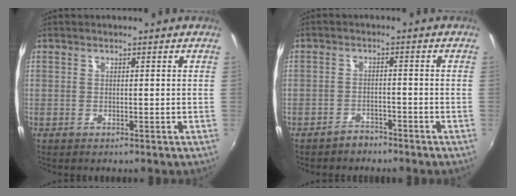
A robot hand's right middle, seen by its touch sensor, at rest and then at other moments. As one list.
[{"total": 2.8, "force": [-2.5, 1.2, 0.2], "torque": [-0.010, 0.006, -0.040]}]